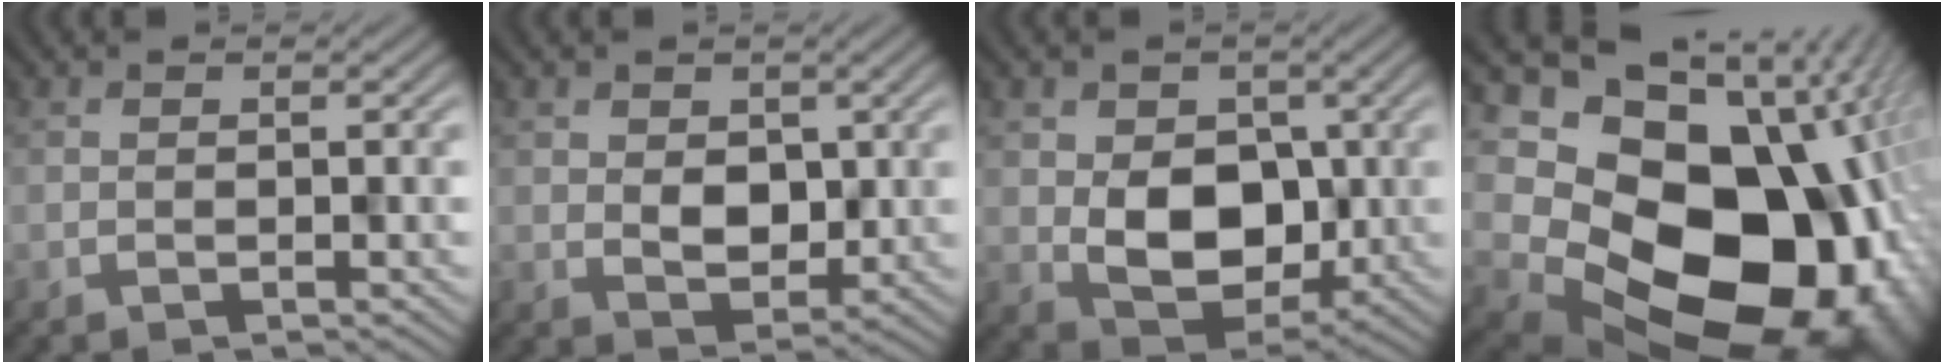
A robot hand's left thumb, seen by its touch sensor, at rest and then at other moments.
{"total": 3.1, "force": [1.3, 2.6, 1.0], "torque": [-0.025, -0.008, 0.025]}
{"total": 7.5, "force": [0.1, 6.0, 4.4], "torque": [-0.088, -0.017, 0.005]}
{"total": 21.5, "force": [-1.9, 16.3, 13.8], "torque": [-0.266, -0.064, -0.002]}